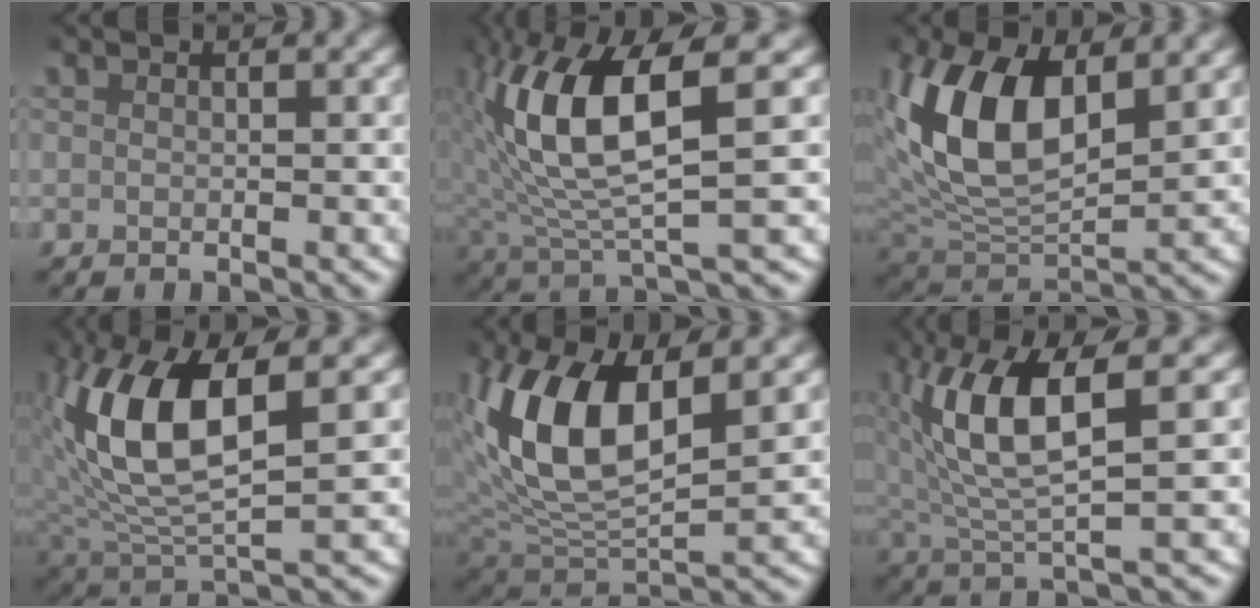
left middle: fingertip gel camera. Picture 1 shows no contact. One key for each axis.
{"total": 10.1, "fx": 1.1, "fy": 4.0, "fz": 9.2, "tx": -0.184, "ty": 0.000, "tz": 0.024}
{"total": 8.7, "fx": 2.3, "fy": 5.1, "fz": 6.7, "tx": -0.161, "ty": -0.001, "tz": 0.046}
{"total": 9.5, "fx": 1.6, "fy": 4.4, "fz": 8.3, "tx": -0.178, "ty": -0.001, "tz": 0.034}
{"total": 9.3, "fx": 2.0, "fy": 4.9, "fz": 7.6, "tx": -0.175, "ty": 0.000, "tz": 0.042}
{"total": 7.6, "fx": 1.4, "fy": 2.8, "fz": 6.9, "tx": -0.144, "ty": 0.004, "tz": 0.029}